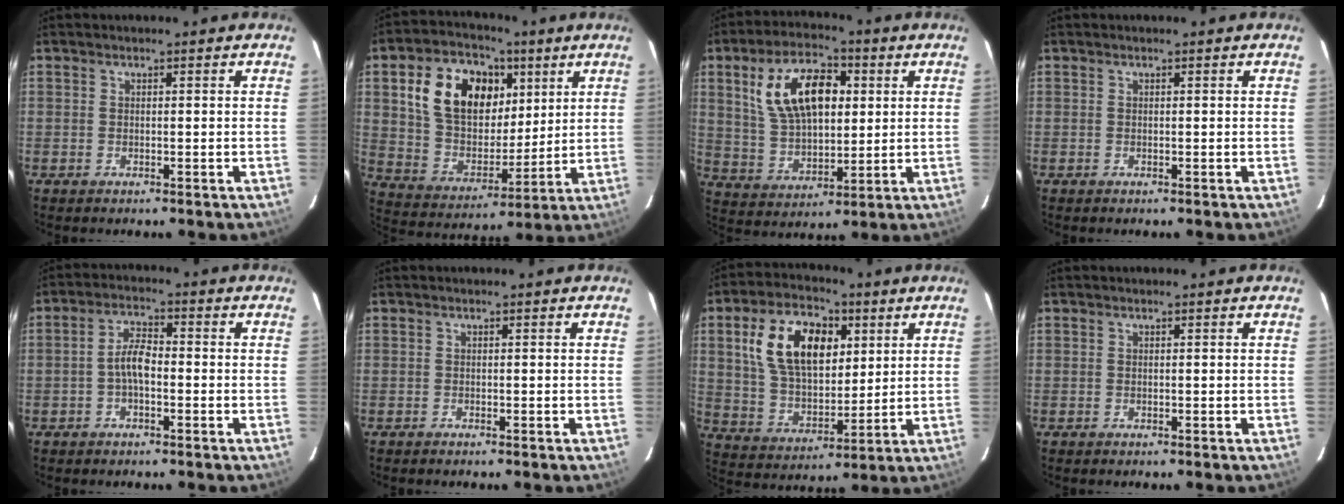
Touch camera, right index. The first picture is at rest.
{"total": 18.6, "force": [7.0, 12.4, 11.9], "torque": [-0.241, 0.036, 0.136]}
{"total": 15.5, "force": [4.5, 8.4, 12.2], "torque": [-0.229, 0.021, 0.092]}
{"total": 0.0}
{"total": 4.5, "force": [-1.2, 1.8, 3.9], "torque": [-0.078, 0.013, -0.024]}
{"total": 0.0}
{"total": 16.8, "force": [5.5, 10.2, 12.2], "torque": [-0.237, 0.025, 0.109]}
{"total": 0.0}